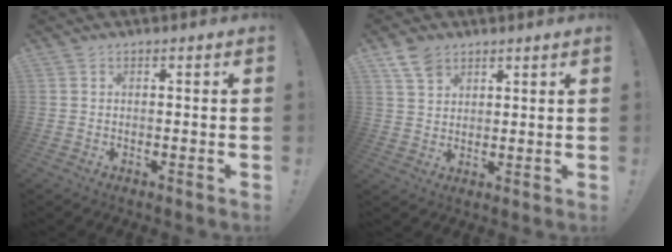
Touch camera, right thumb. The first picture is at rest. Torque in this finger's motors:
{"motor_torque": [0.00, 0.13, -0.27, -0.08, -0.56]}